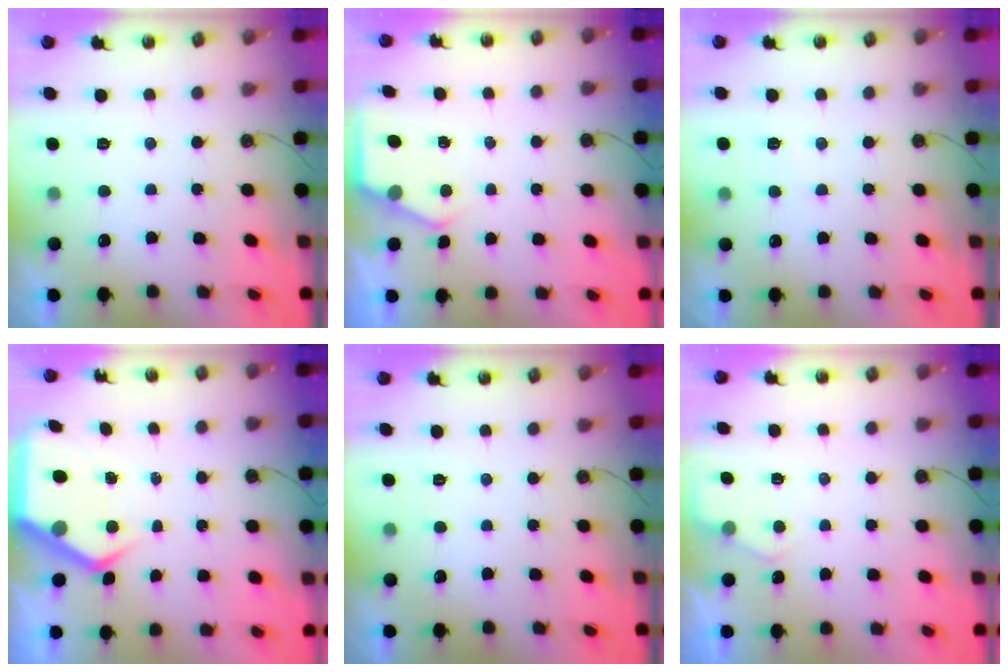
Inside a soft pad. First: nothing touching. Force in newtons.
{"total": 2.9, "press": 2.9, "slide": 0.5}
{"total": 3.2, "press": 3.2, "slide": 0.3}
{"total": 6.6, "press": 6.6, "slide": 0.5}
{"total": 0.0}
{"total": 3.2, "press": 3.2, "slide": 0.6}